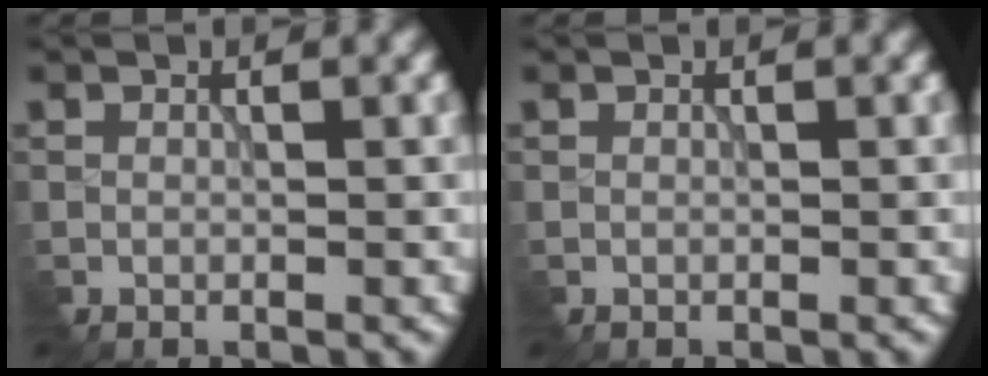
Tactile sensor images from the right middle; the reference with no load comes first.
{"total": 0.0}